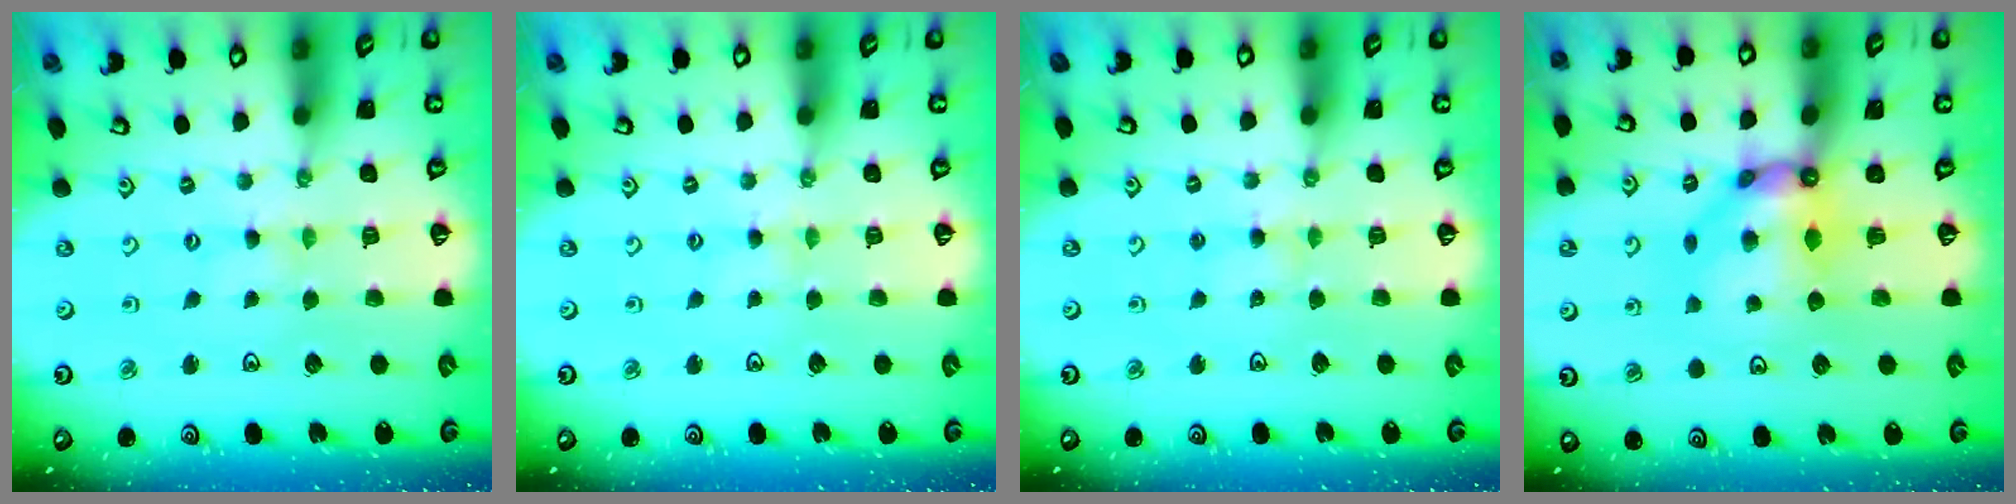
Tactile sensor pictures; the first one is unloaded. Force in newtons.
{"total": 1.9, "press": 1.9, "slide": 0.4}
{"total": 2.9, "press": 2.9, "slide": 0.3}
{"total": 9.7, "press": 9.6, "slide": 0.9}